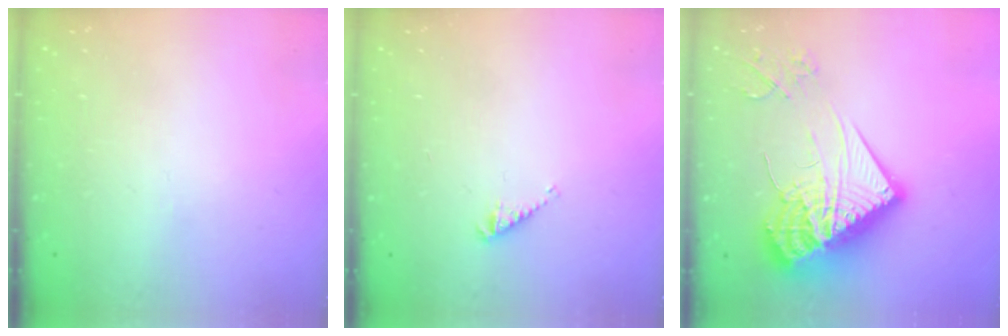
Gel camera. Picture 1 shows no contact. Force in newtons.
{"total": 2.9, "press": 2.9, "slide": 0.5}
{"total": 26.0, "press": 25.9, "slide": 2.6}